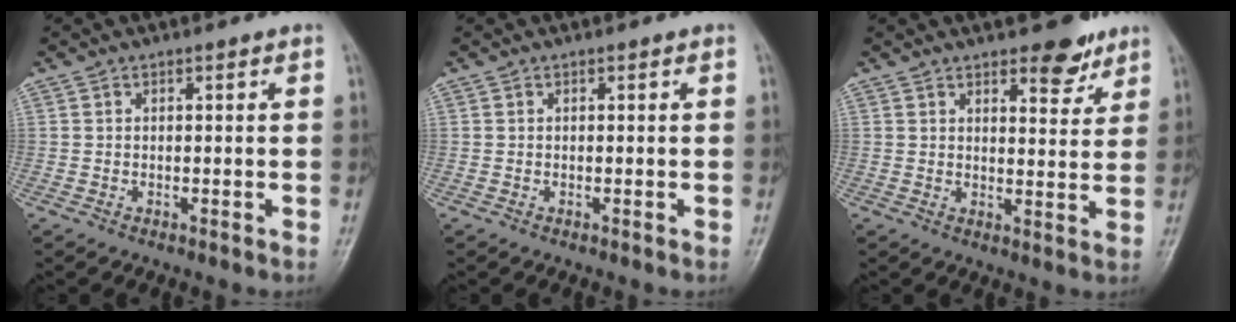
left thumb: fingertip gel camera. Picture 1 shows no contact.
{"total": 0.0}
{"total": 6.8, "force": [4.8, 2.8, 4.0], "torque": [-0.026, -0.030, 0.065]}